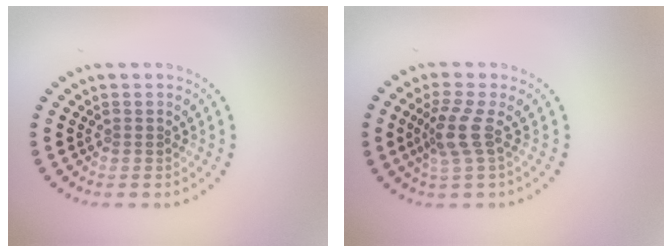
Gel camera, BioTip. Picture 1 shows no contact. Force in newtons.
{"total": 2.9, "press": 2.2, "slide": 1.8}